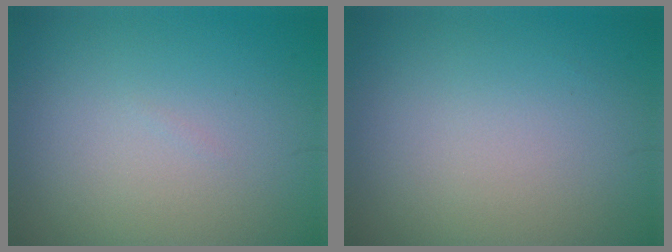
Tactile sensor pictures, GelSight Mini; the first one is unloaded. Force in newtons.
{"total": 0.0}